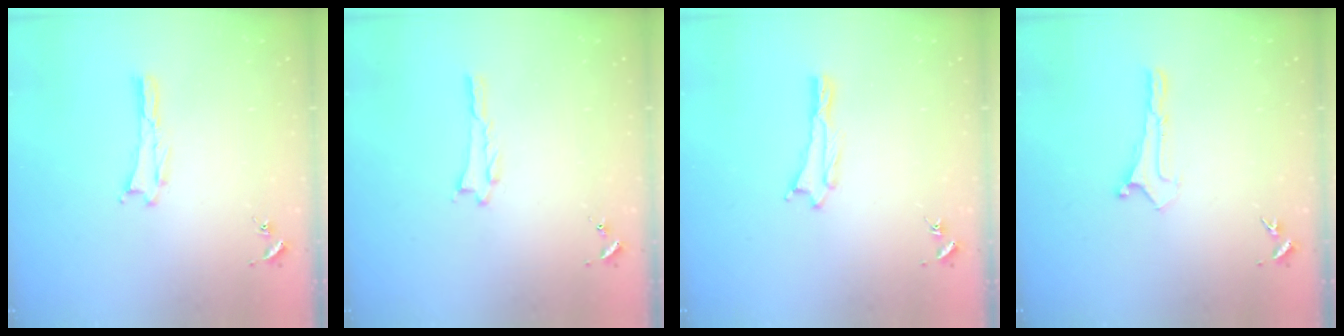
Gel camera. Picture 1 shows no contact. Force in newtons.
{"total": 0.0}
{"total": 0.7, "press": 0.7, "slide": 0.1}
{"total": 0.0}